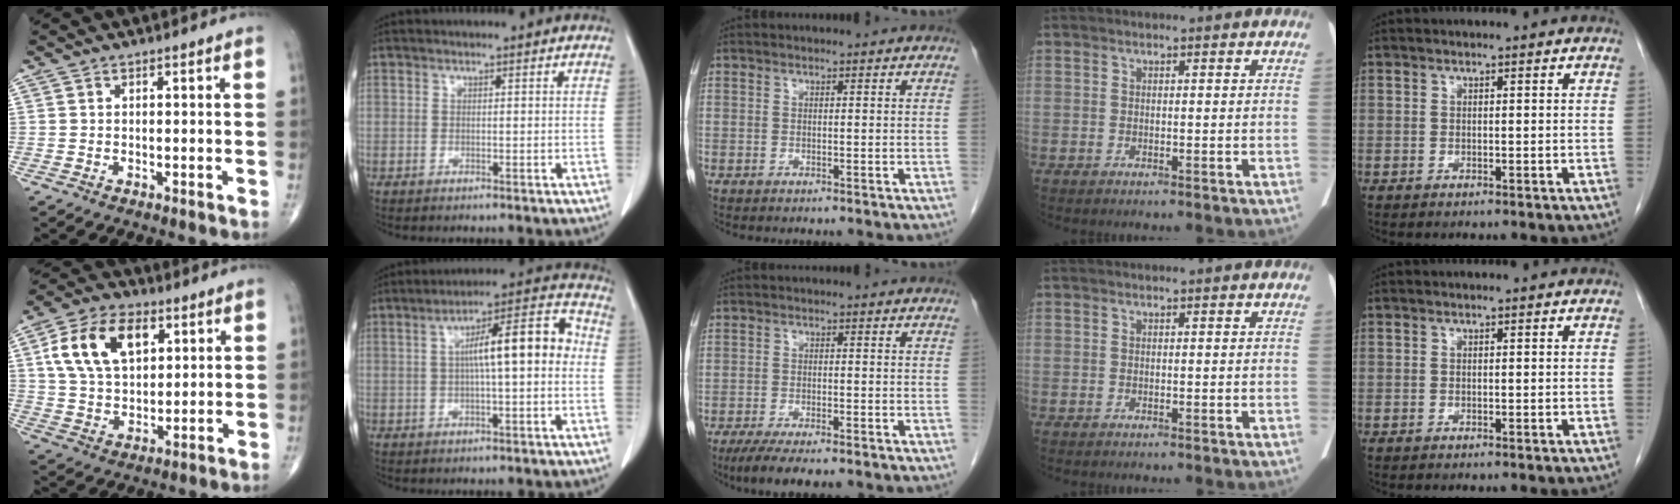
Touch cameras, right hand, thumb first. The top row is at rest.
{"thumb": {"total": 15.1, "force": [5.2, 9.2, 10.7], "torque": [-0.179, -0.003, 0.098]}, "index": {"total": 10.7, "force": [0.4, 2.0, 10.5], "torque": [-0.163, 0.037, 0.005]}, "middle": {"total": 7.5, "force": [-5.8, 1.5, 4.6], "torque": [-0.070, -0.014, -0.087]}}